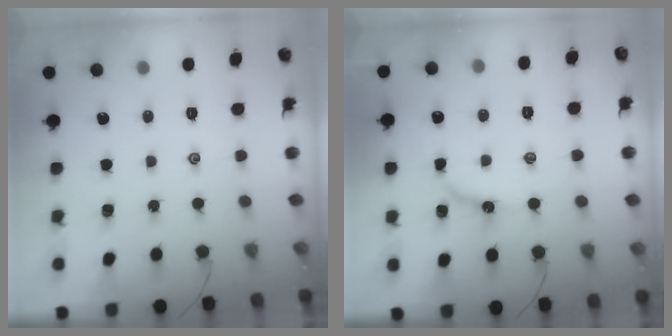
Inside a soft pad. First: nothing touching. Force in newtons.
{"total": 6.6, "press": 6.6, "slide": 0.7}